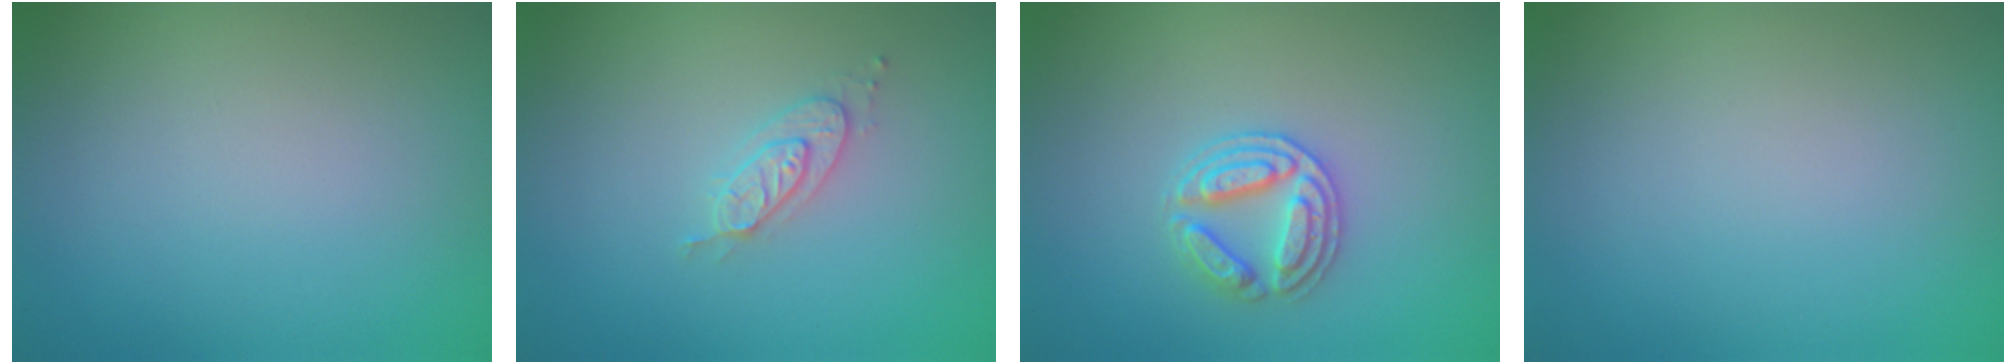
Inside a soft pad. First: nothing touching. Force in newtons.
{"total": 2.0, "press": 2.0, "slide": 0.4}
{"total": 2.7, "press": 2.6, "slide": 0.7}
{"total": 0.0}